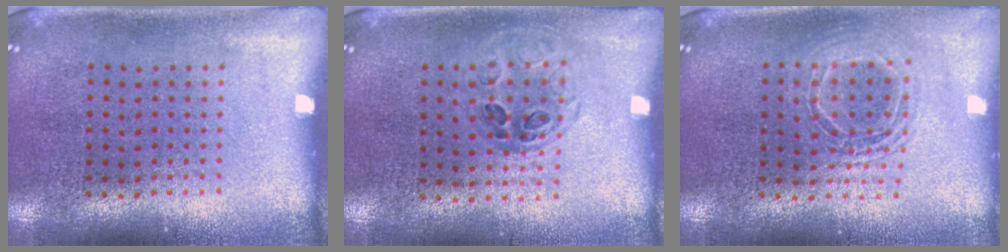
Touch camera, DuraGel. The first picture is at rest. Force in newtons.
{"total": 1.0, "press": 0.9, "slide": 0.4}
{"total": 1.6, "press": 1.4, "slide": 0.9}